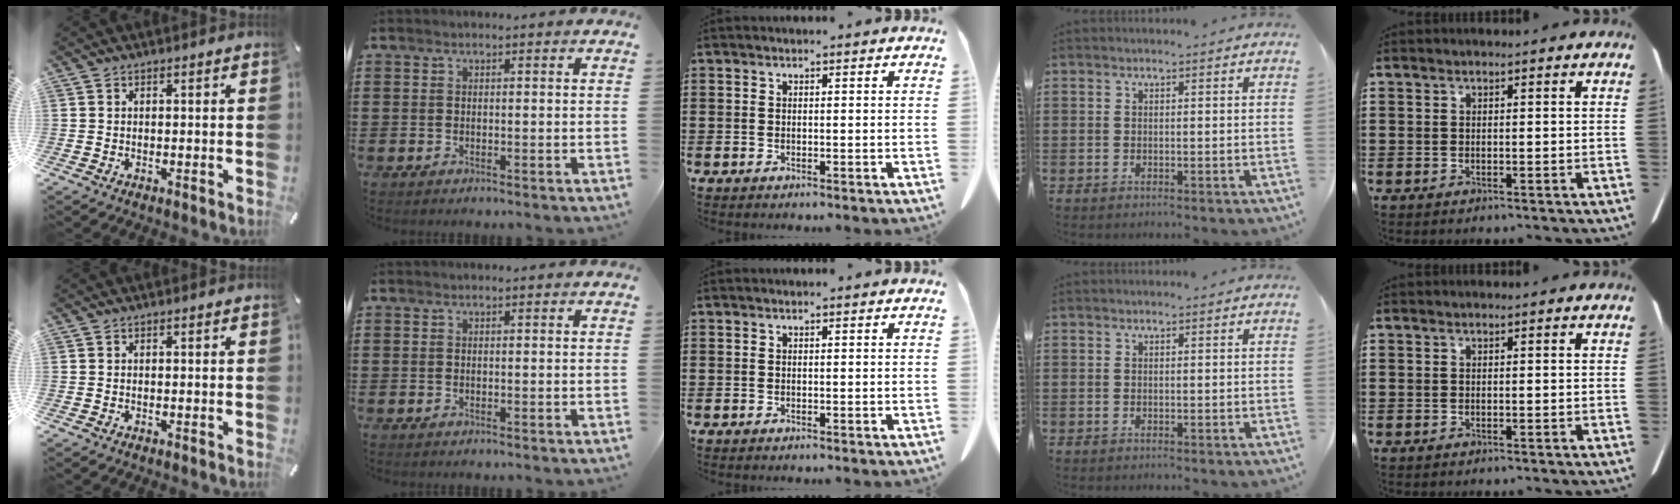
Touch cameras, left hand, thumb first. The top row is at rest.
{}